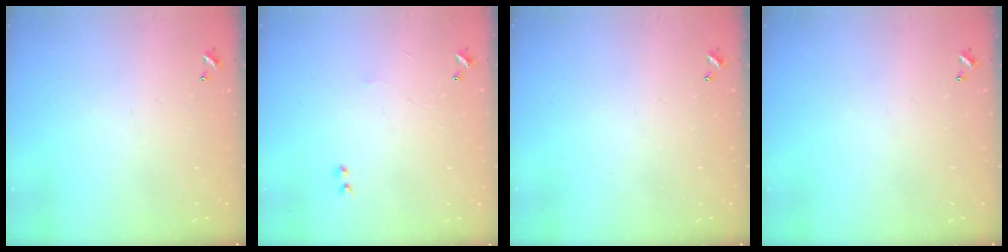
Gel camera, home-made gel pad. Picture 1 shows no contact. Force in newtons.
{"total": 0.9, "press": 0.8, "slide": 0.5}
{"total": 0.0}
{"total": 0.0}